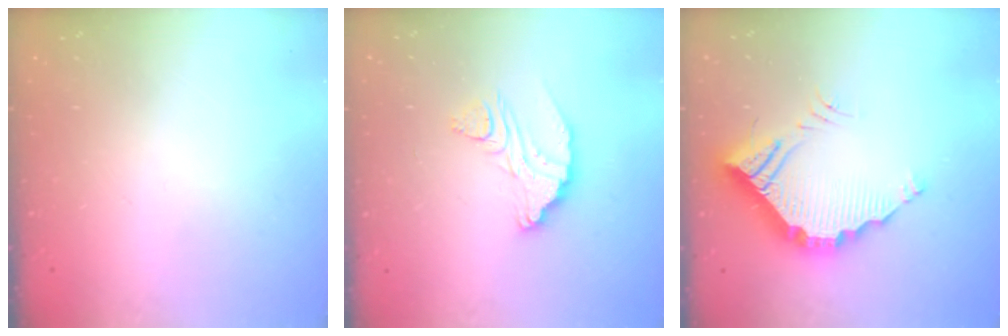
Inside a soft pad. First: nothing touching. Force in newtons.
{"total": 11.5, "press": 11.4, "slide": 0.9}
{"total": 14.3, "press": 14.3, "slide": 0.3}